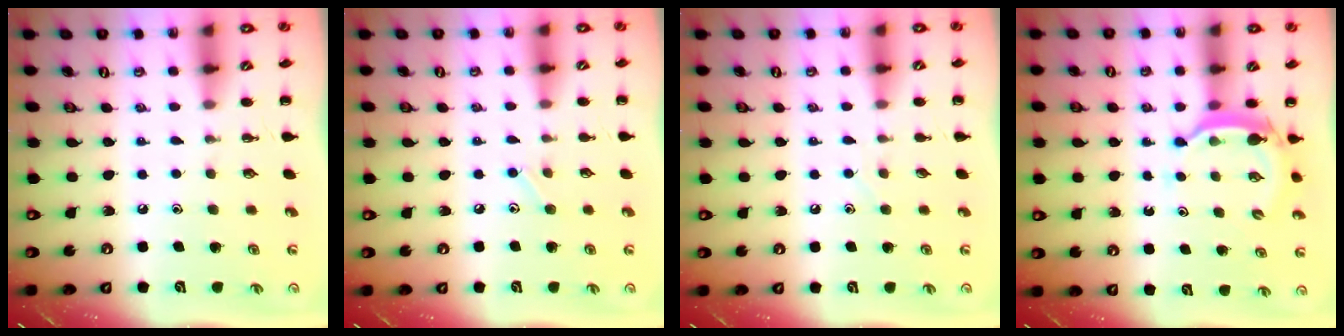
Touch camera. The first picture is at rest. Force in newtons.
{"total": 5.8, "press": 5.6, "slide": 1.6}
{"total": 2.3, "press": 2.3, "slide": 0.6}
{"total": 5.2, "press": 5.1, "slide": 1.0}